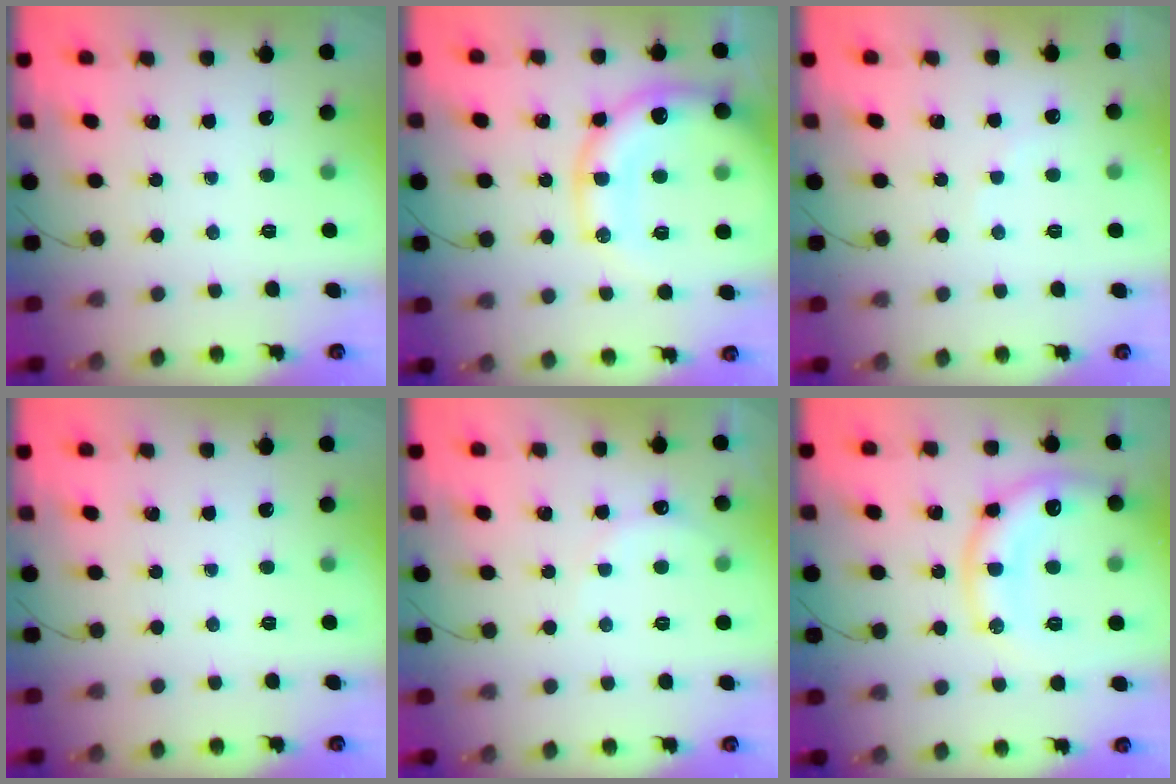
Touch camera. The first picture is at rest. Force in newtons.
{"total": 19.7, "press": 19.3, "slide": 4.0}
{"total": 5.0, "press": 5.0, "slide": 0.9}
{"total": 0.0}
{"total": 6.6, "press": 6.5, "slide": 1.3}
{"total": 16.0, "press": 16.0, "slide": 1.2}